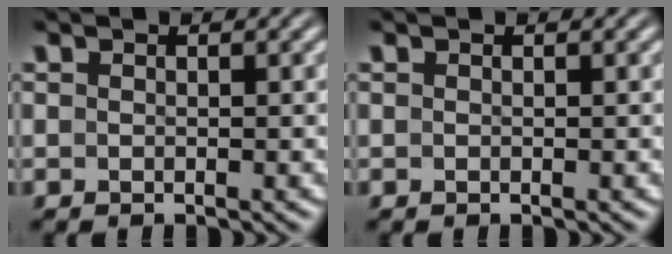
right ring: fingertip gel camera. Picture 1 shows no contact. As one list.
[{"total": 0.0}]